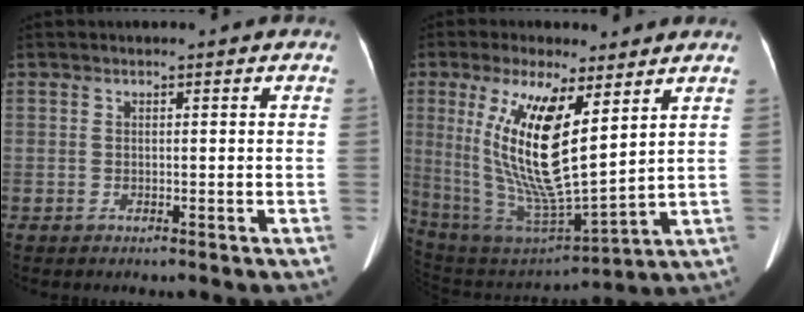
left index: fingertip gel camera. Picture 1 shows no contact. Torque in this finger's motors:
{"motor_torque": [1.19, -0.96, 1.02, 0.21]}